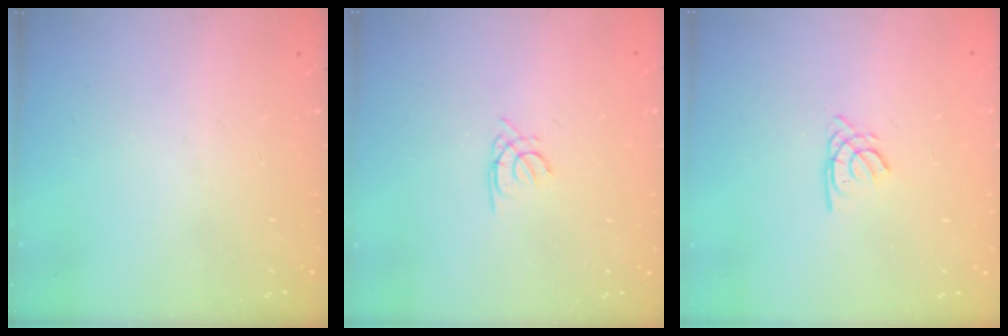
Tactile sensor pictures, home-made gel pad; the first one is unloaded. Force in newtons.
{"total": 1.3, "press": 1.2, "slide": 0.4}
{"total": 1.5, "press": 1.5, "slide": 0.1}